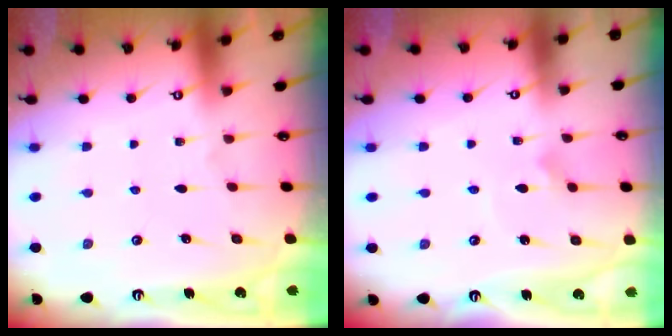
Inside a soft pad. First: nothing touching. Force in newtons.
{"total": 2.5, "press": 2.5, "slide": 0.1}